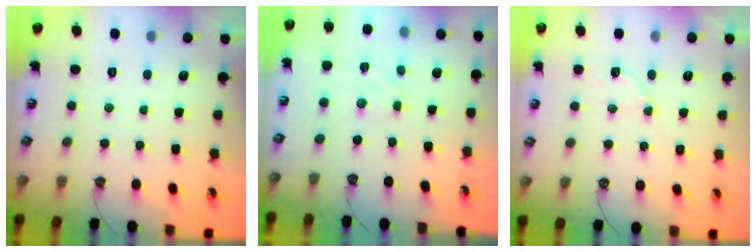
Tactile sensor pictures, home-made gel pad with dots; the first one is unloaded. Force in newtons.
{"total": 2.5, "press": 2.5, "slide": 0.3}
{"total": 2.8, "press": 2.5, "slide": 1.1}